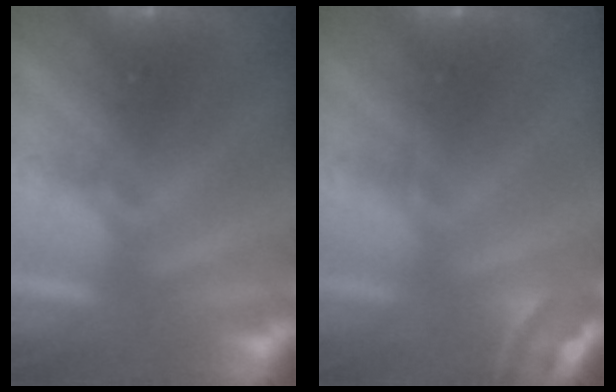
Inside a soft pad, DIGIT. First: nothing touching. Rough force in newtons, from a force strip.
{"total": 2.8}